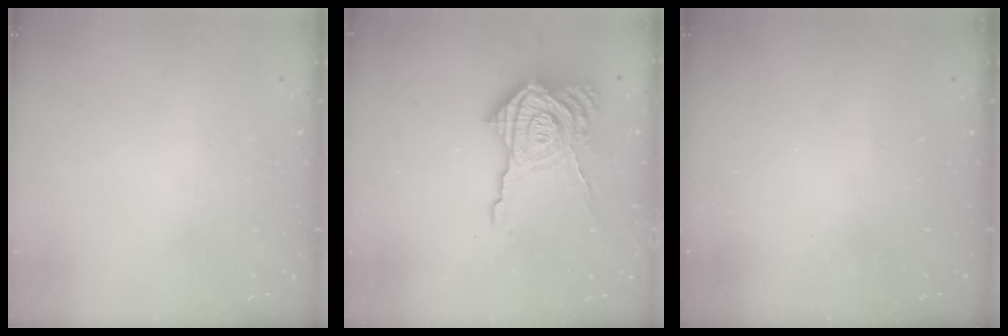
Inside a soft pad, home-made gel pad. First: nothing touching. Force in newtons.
{"total": 20.6, "press": 20.5, "slide": 1.6}
{"total": 2.4, "press": 2.3, "slide": 0.8}